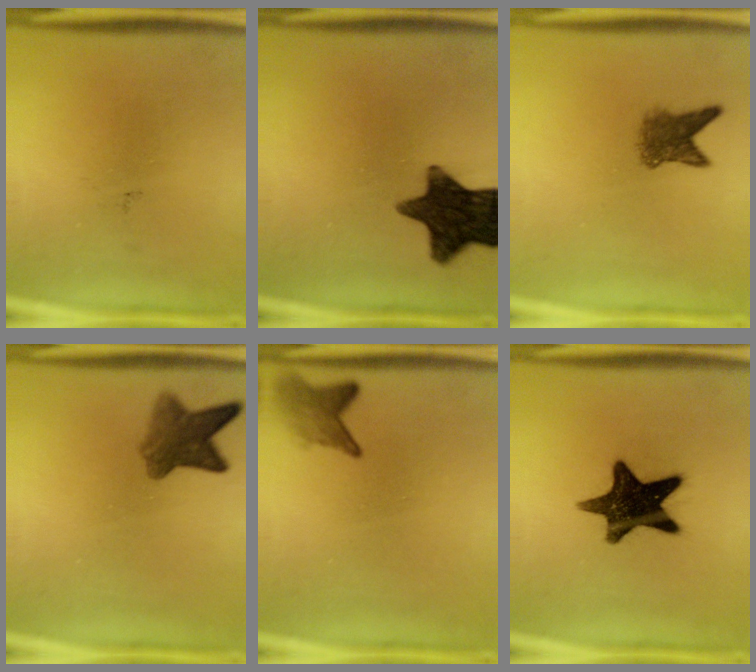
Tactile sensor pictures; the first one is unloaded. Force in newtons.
{"total": 13.7}
{"total": 4.2}
{"total": 5.7}
{"total": 2.9}
{"total": 14.9}